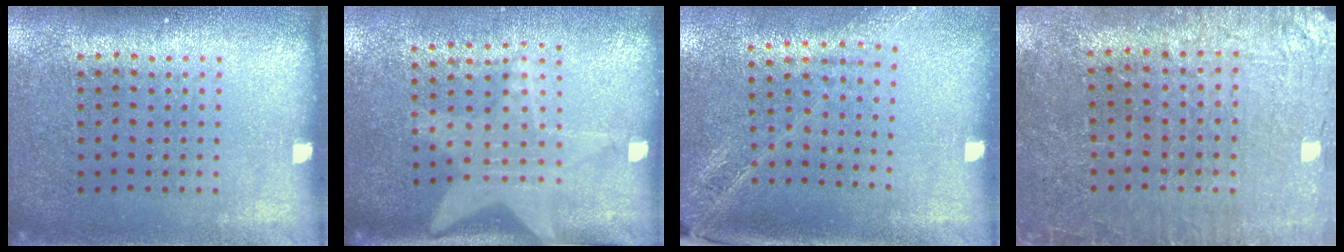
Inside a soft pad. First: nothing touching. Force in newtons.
{"total": 2.1, "press": 1.5, "slide": 1.4}
{"total": 1.7, "press": 1.5, "slide": 0.8}
{"total": 1.2, "press": 1.2, "slide": 0.1}